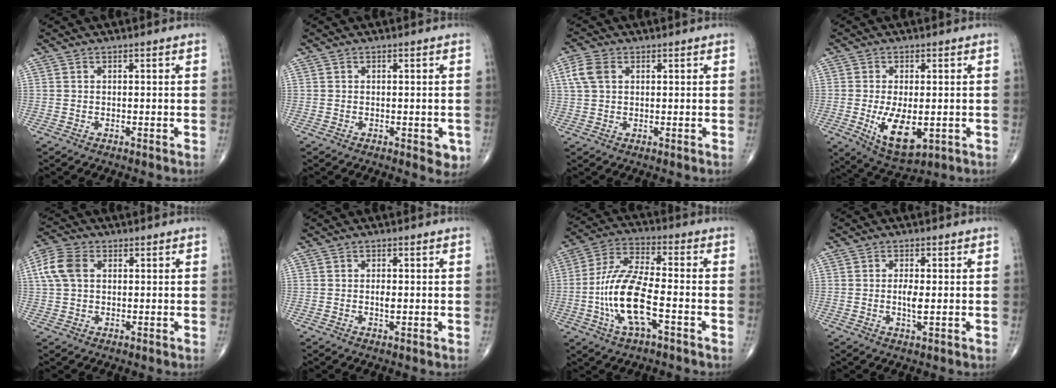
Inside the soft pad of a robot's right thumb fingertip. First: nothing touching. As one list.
[{"total": 3.0, "force": [-1.0, 1.5, 2.4], "torque": [-0.007, -0.002, -0.011]}, {"total": 4.7, "force": [1.4, 3.2, 3.2], "torque": [-0.073, 0.010, 0.027]}, {"total": 9.7, "force": [-1.9, 4.7, 8.3], "torque": [-0.133, -0.019, -0.019]}, {"total": 6.8, "force": [1.5, 4.6, 4.8], "torque": [-0.108, 0.015, 0.027]}, {"total": 1.6, "force": [-0.1, 0.6, 1.4], "torque": [-0.024, -0.003, -0.004]}, {"total": 14.1, "force": [-3.9, 4.8, 12.7], "torque": [-0.265, 0.028, -0.076]}, {"total": 2.9, "force": [-0.1, 0.8, 2.8], "torque": [-0.054, -0.006, -0.005]}]